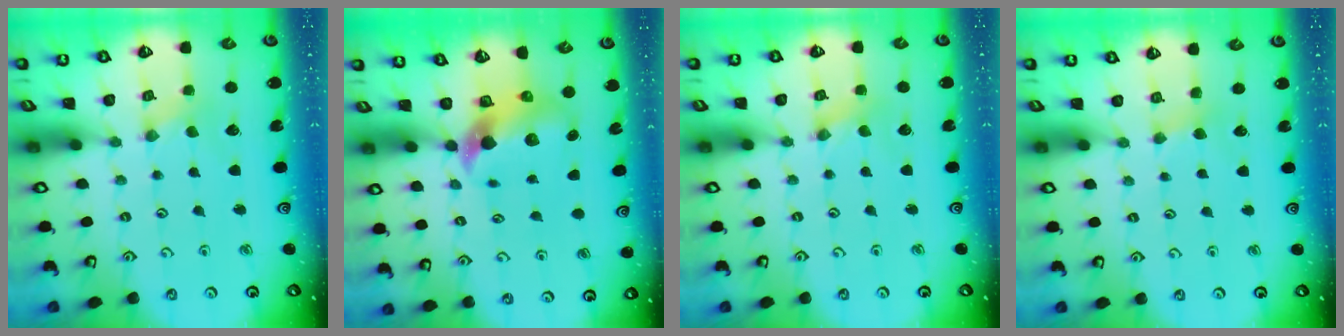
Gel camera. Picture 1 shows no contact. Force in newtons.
{"total": 7.8, "press": 7.6, "slide": 1.4}
{"total": 0.9, "press": 0.9, "slide": 0.1}
{"total": 2.3, "press": 2.3, "slide": 0.3}